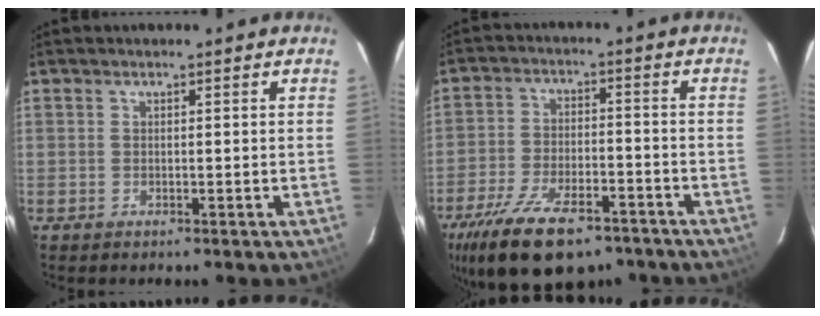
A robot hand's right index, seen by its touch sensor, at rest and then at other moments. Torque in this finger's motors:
{"motor_torque": [1.46, -0.68, 0.35, 0.17]}